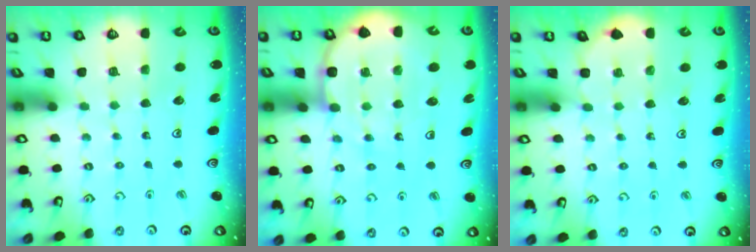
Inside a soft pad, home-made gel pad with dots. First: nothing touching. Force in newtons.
{"total": 9.3, "press": 9.1, "slide": 2.0}
{"total": 2.7, "press": 2.7, "slide": 0.3}